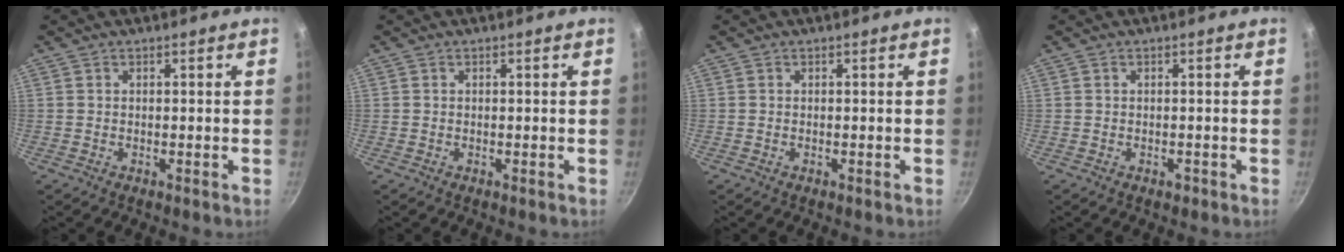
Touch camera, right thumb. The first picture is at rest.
{"total": 0.0}
{"total": 0.0}
{"total": 0.8, "force": [-0.5, 0.5, 0.5], "torque": [-0.008, 0.003, -0.003]}